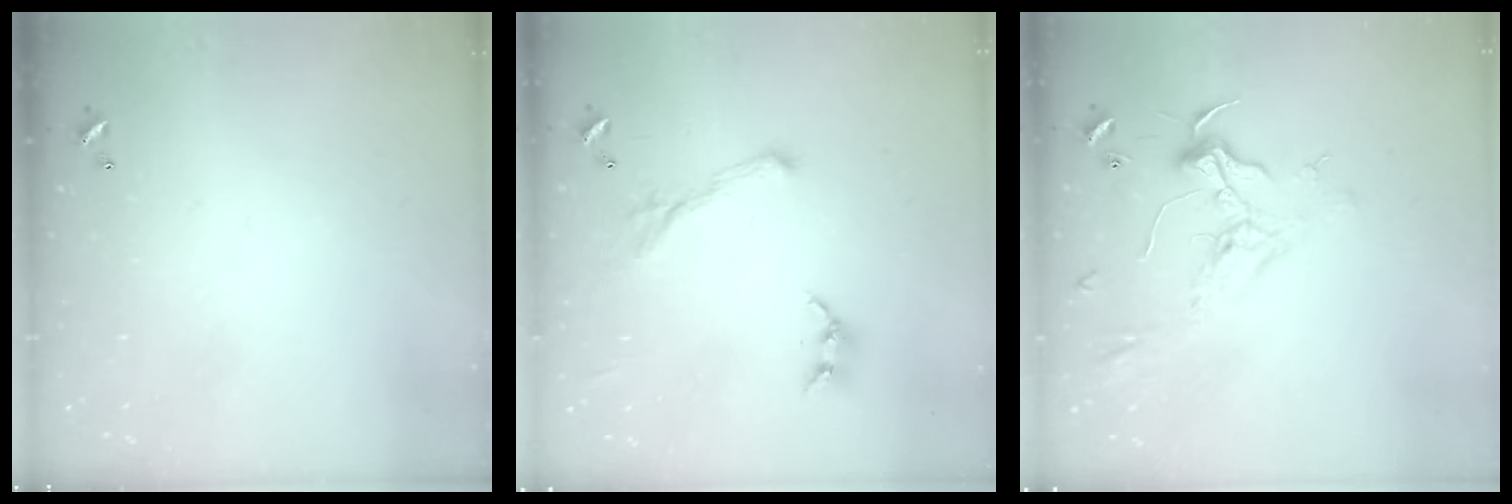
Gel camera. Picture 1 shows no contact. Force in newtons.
{"total": 1.1, "press": 0.6, "slide": 0.9}
{"total": 2.5, "press": 2.3, "slide": 0.8}